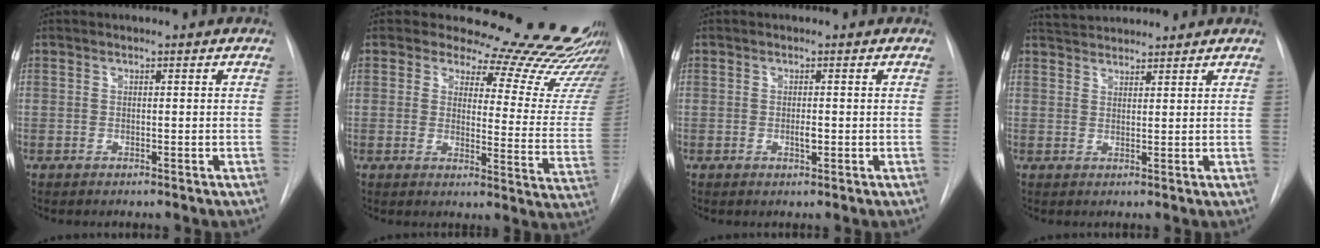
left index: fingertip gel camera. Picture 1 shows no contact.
{"total": 23.3, "force": [21.7, 4.9, 7.0], "torque": [-0.070, -0.130, 0.229]}
{"total": 1.2, "force": [-0.2, 0.5, 1.1], "torque": [-0.020, -0.001, -0.003]}
{"total": 5.3, "force": [5.1, 0.8, 1.0], "torque": [-0.022, 0.036, 0.086]}